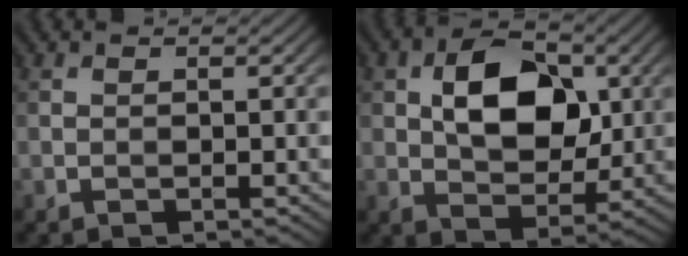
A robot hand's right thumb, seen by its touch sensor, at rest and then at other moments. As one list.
[{"total": 9.9, "force": [2.1, 6.3, 7.3], "torque": [-0.129, 0.007, 0.033]}]